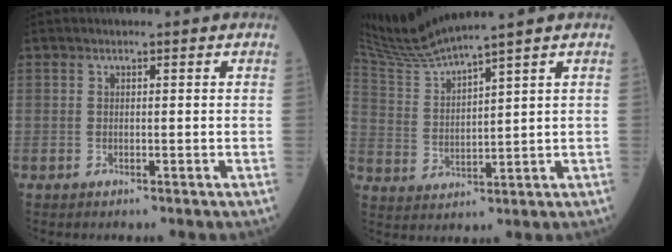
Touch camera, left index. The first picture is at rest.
{"total": 8.4, "force": [7.6, -2.0, 2.9], "torque": [-0.074, -0.002, 0.160]}